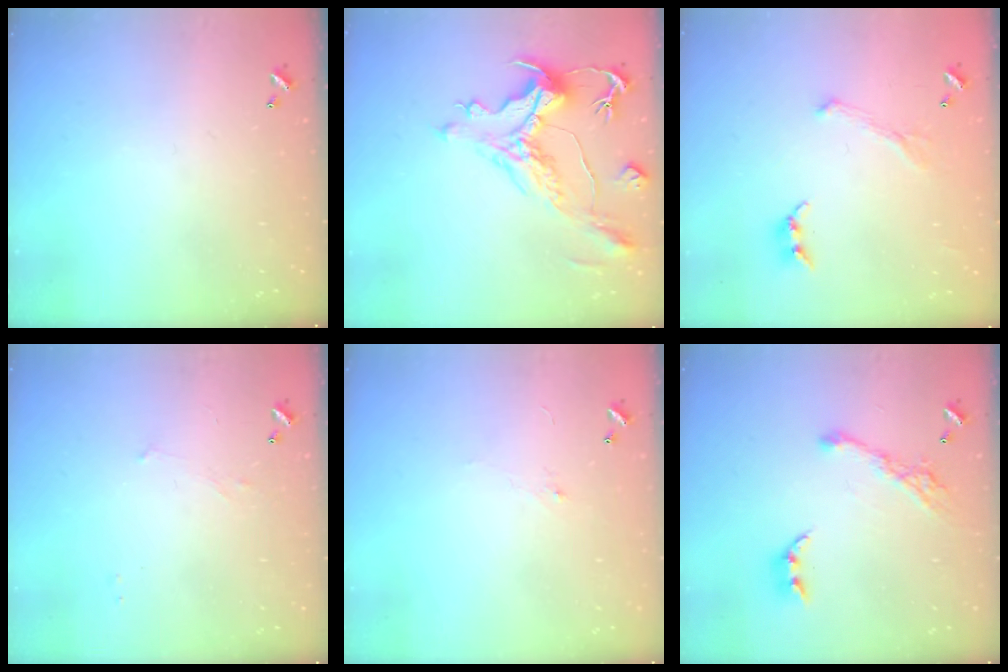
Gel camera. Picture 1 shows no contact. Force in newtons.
{"total": 3.0, "press": 2.5, "slide": 1.7}
{"total": 2.7, "press": 2.6, "slide": 0.7}
{"total": 3.0, "press": 2.9, "slide": 0.4}
{"total": 0.7, "press": 0.4, "slide": 0.6}
{"total": 11.5, "press": 11.4, "slide": 1.1}